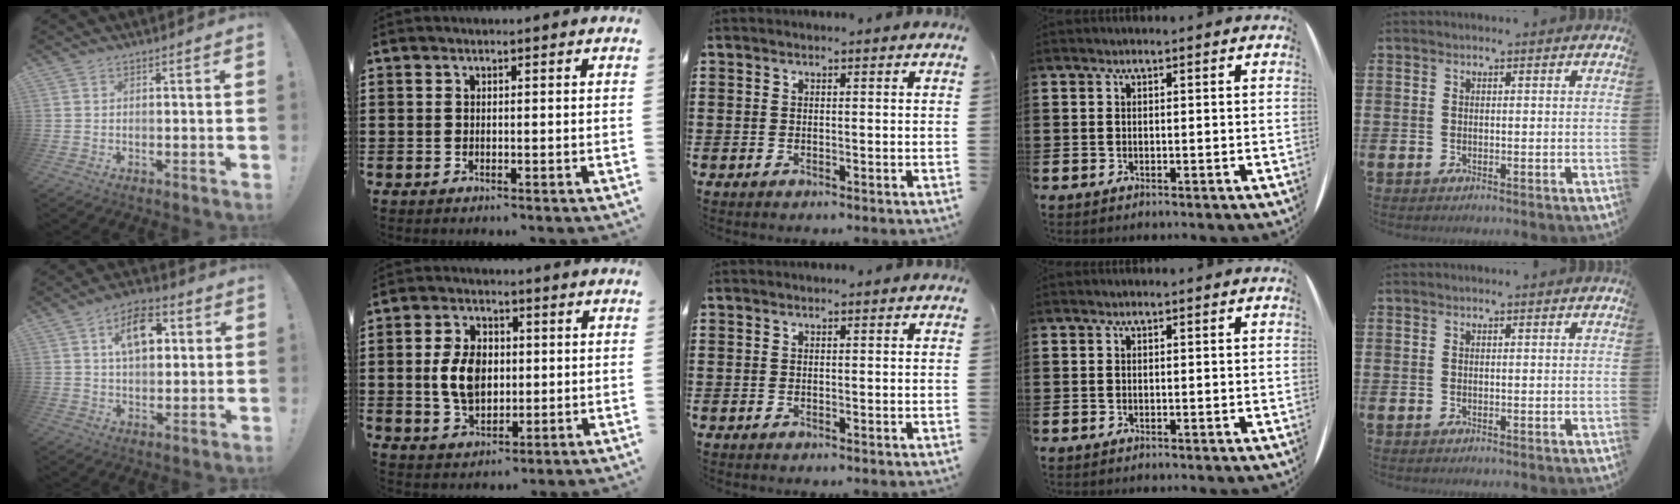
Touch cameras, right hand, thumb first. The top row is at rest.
{"thumb": {"total": 11.9, "force": [3.9, 7.4, 8.5], "torque": [-0.115, 0.001, 0.065]}, "index": {"total": 7.6, "force": [0.3, 5.0, 5.6], "torque": [-0.127, 0.007, -0.002]}}